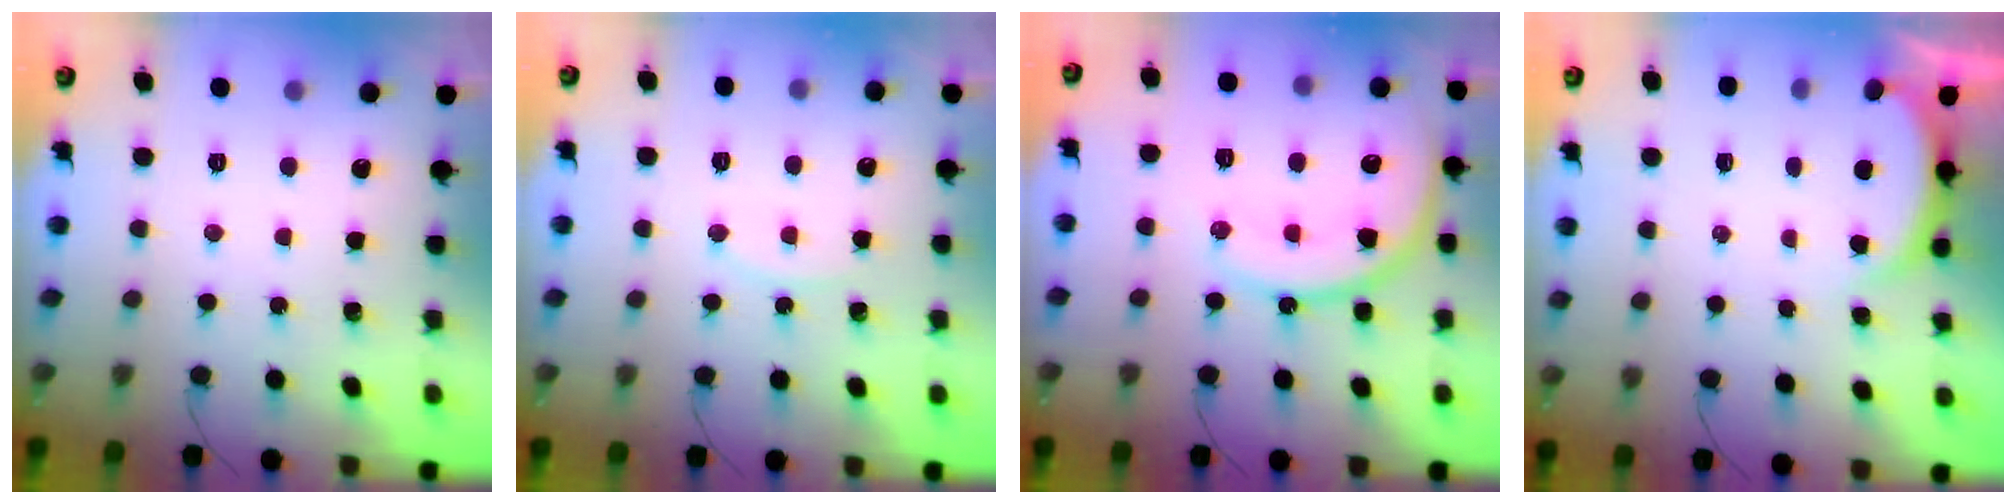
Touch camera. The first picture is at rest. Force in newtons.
{"total": 6.4, "press": 6.4, "slide": 0.3}
{"total": 17.7, "press": 17.6, "slide": 1.8}
{"total": 2.8, "press": 2.7, "slide": 0.6}